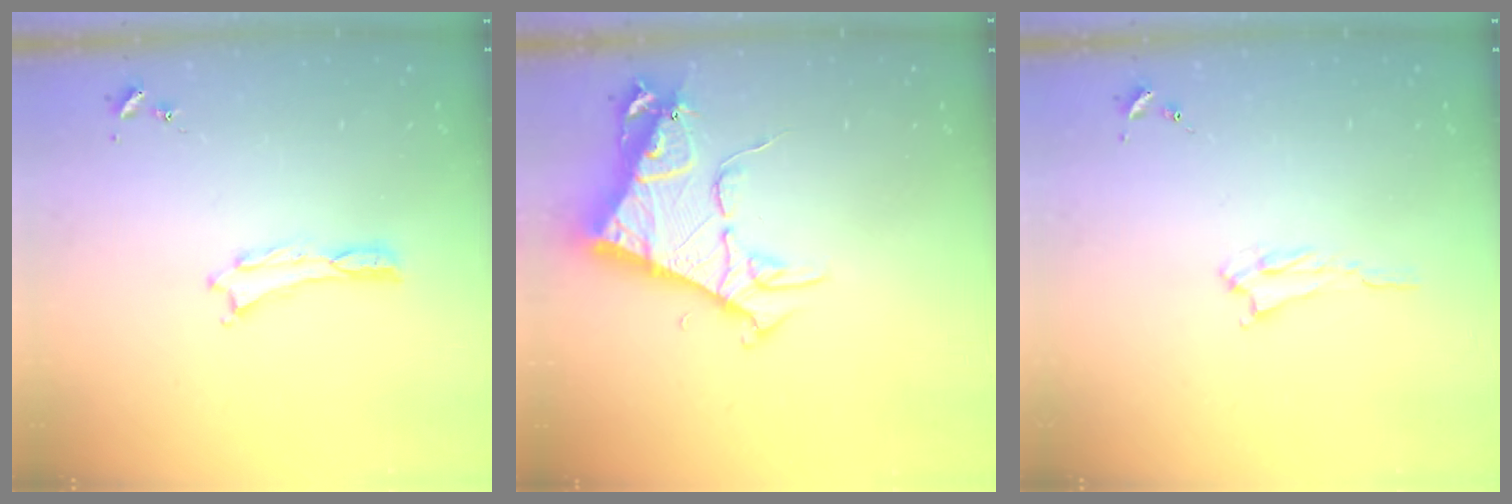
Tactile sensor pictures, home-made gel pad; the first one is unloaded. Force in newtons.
{"total": 7.9, "press": 7.9, "slide": 0.9}
{"total": 1.6, "press": 1.5, "slide": 0.4}